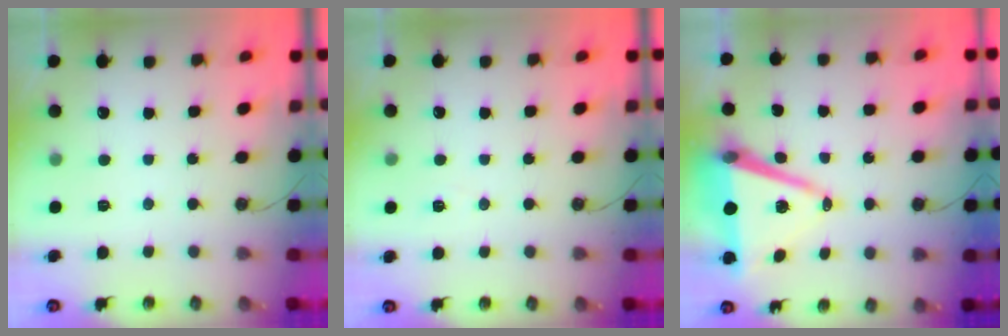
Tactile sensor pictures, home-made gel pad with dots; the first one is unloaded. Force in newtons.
{"total": 5.6, "press": 3.4, "slide": 4.5}
{"total": 12.3, "press": 11.6, "slide": 4.2}